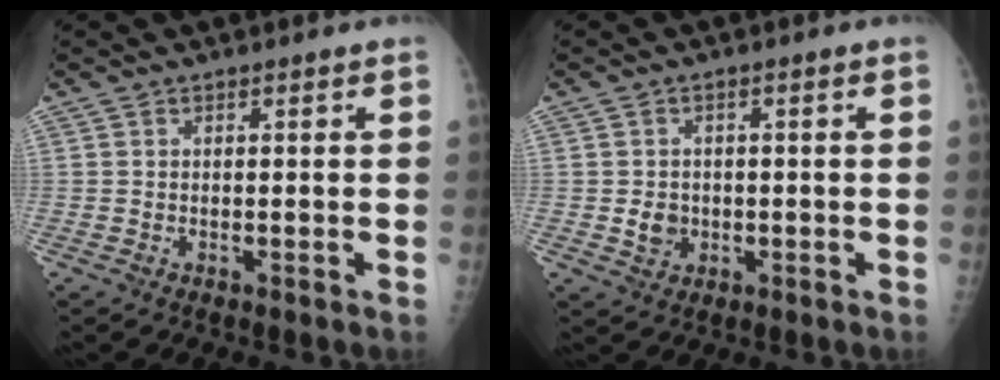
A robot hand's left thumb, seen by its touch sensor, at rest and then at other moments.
{"total": 3.2, "force": [-0.7, 2.8, 1.2], "torque": [-0.010, 0.001, -0.005]}